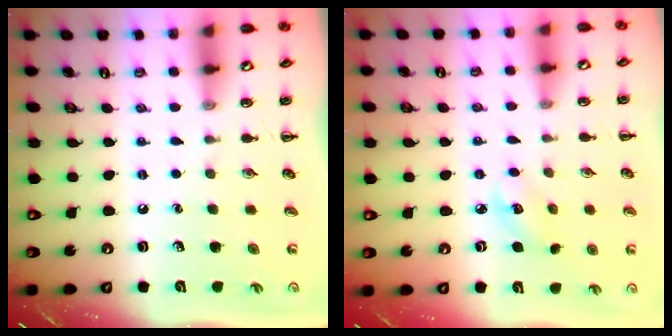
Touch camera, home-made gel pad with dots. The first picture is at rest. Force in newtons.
{"total": 4.4, "press": 4.2, "slide": 1.2}